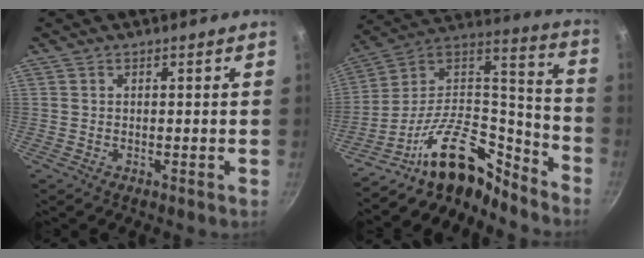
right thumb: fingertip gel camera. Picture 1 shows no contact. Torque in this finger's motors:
{"motor_torque": [0.79, 0.79, 0.85, -1.92, 0.07]}